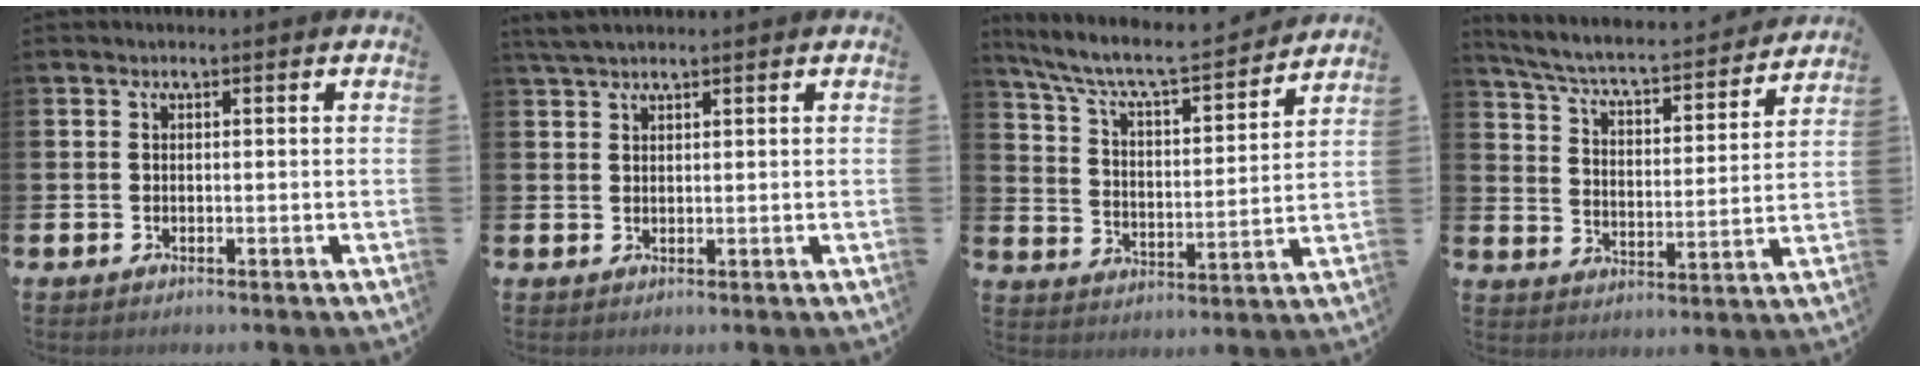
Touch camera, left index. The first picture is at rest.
{"total": 2.6, "force": [2.3, 0.7, 1.0], "torque": [-0.025, 0.001, 0.042]}
{"total": 7.9, "force": [7.1, 1.3, 3.1], "torque": [-0.100, -0.050, 0.118]}
{"total": 5.6, "force": [5.0, 0.8, 2.2], "torque": [-0.075, -0.045, 0.079]}